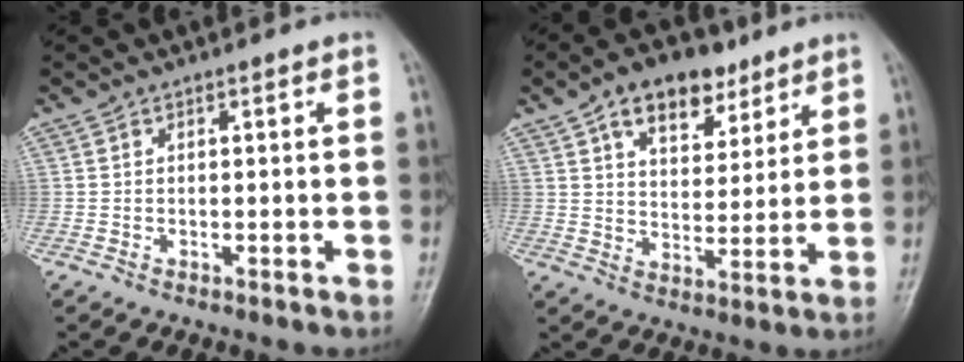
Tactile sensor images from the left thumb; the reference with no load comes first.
{"total": 11.9, "force": [6.9, 7.2, 6.6], "torque": [-0.068, -0.026, 0.112]}